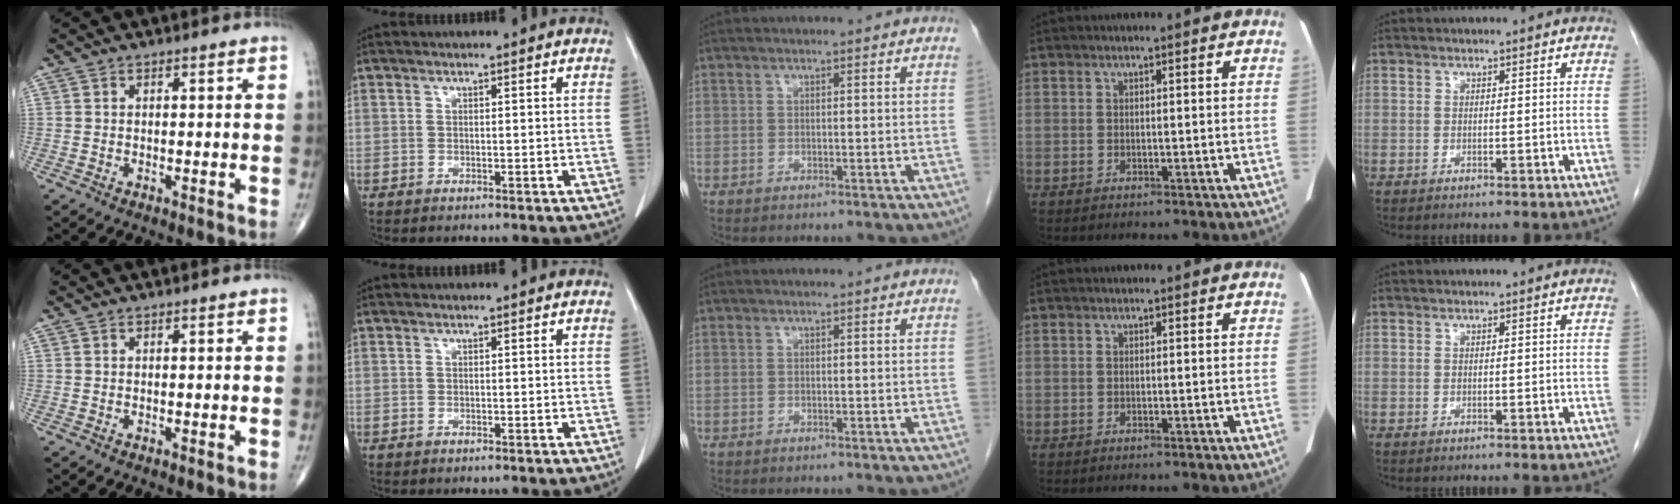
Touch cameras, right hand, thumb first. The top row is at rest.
{}